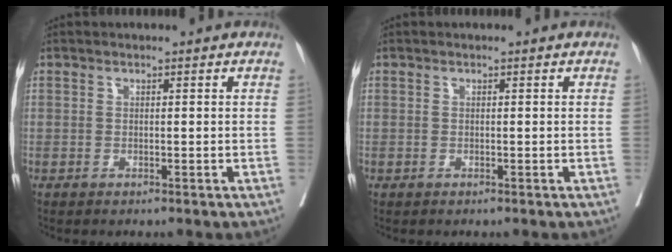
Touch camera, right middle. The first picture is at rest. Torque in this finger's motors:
{"motor_torque": [-0.22, -0.05, 0.04, 0.00]}